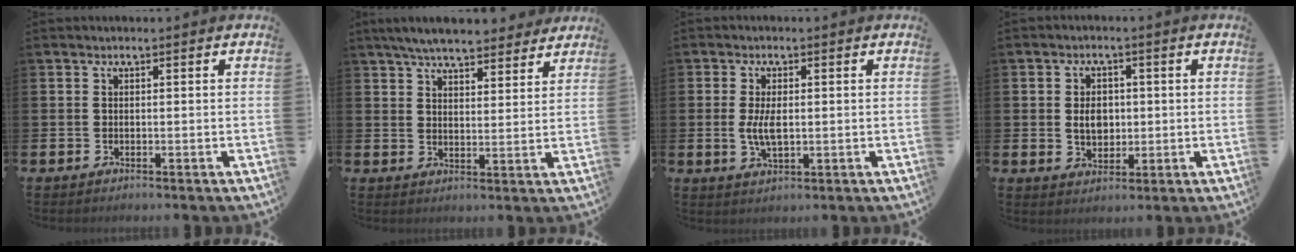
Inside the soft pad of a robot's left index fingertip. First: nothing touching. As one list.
[{"total": 6.9, "force": [6.5, 1.0, 1.8], "torque": [-0.045, -0.031, 0.118]}, {"total": 4.0, "force": [0.2, 1.8, 3.5], "torque": [-0.076, 0.003, -0.001]}, {"total": 3.7, "force": [0.3, 2.8, 2.3], "torque": [-0.036, 0.006, 0.000]}]